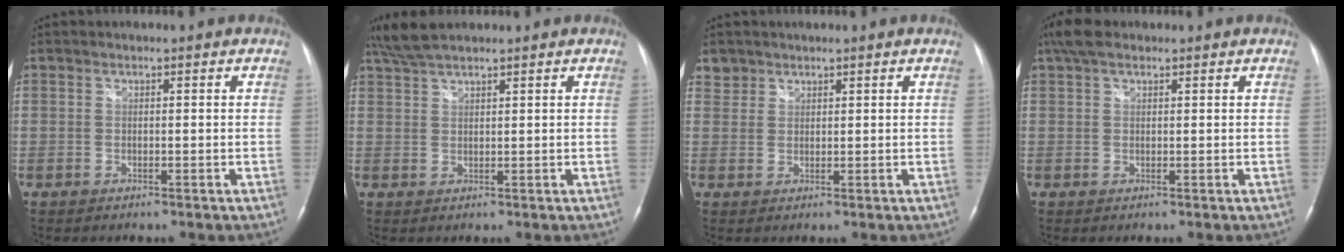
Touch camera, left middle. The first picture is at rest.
{"total": 4.9, "force": [4.2, 0.6, 2.3], "torque": [-0.057, 0.014, 0.086]}
{"total": 2.2, "force": [1.7, 1.3, -0.4], "torque": [0.014, 0.008, 0.026]}
{"total": 4.0, "force": [2.8, 1.8, 2.2], "torque": [-0.051, 0.020, 0.053]}